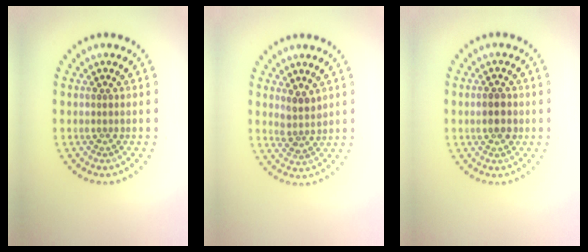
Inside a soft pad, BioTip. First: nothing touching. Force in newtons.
{"total": 1.9, "press": 1.6, "slide": 1.0}
{"total": 1.9, "press": 1.9, "slide": 0.2}